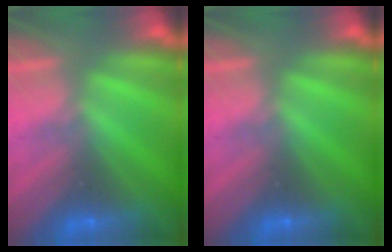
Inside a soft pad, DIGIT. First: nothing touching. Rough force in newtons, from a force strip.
{"total": 0.0}